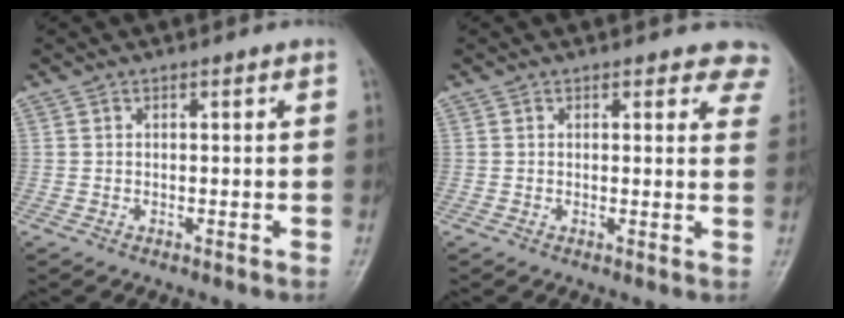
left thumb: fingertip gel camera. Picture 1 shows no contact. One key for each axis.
{"total": 5.7, "fx": 4.7, "fy": 2.5, "fz": 2.0, "tx": 0.019, "ty": -0.018, "tz": 0.030}